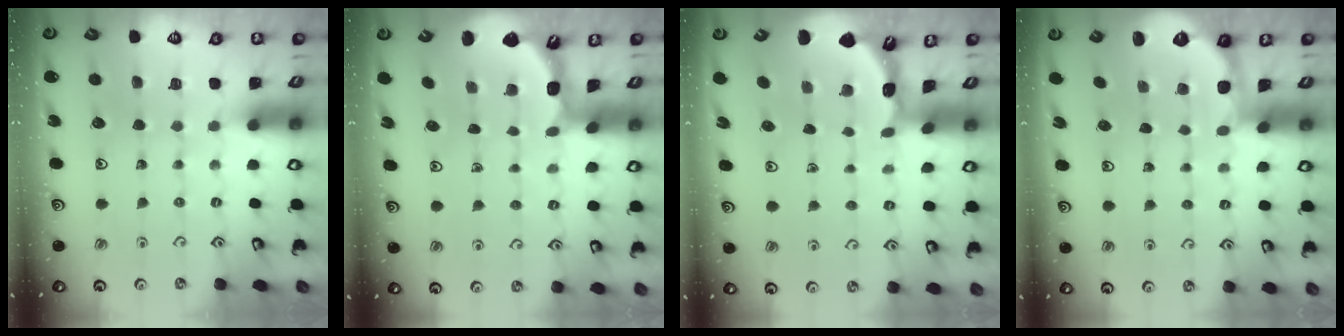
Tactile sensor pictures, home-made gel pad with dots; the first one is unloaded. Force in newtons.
{"total": 2.0, "press": 2.0, "slide": 0.2}
{"total": 1.6, "press": 1.6, "slide": 0.1}
{"total": 1.8, "press": 1.7, "slide": 0.1}